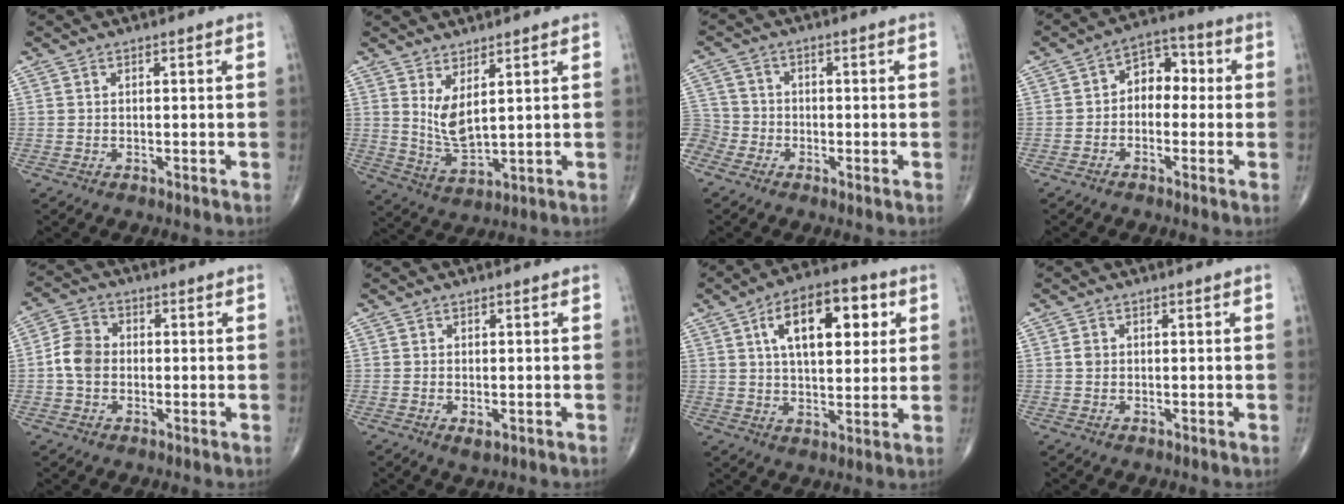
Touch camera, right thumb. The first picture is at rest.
{"total": 6.5, "force": [2.7, 2.3, 5.4], "torque": [-0.105, -0.036, 0.064]}
{"total": 7.7, "force": [-3.6, 6.5, 2.0], "torque": [-0.054, 0.020, -0.075]}
{"total": 7.1, "force": [-0.1, 5.1, 4.9], "torque": [-0.037, 0.031, -0.018]}
{"total": 6.2, "force": [-0.6, 5.0, 3.7], "torque": [-0.063, 0.018, -0.022]}
{"total": 1.6, "force": [-0.5, 0.7, 1.3], "torque": [-0.021, -0.003, -0.006]}
{"total": 15.8, "force": [5.2, 7.9, 12.7], "torque": [-0.168, 0.003, 0.080]}
{"total": 1.4, "force": [0.1, 1.2, 0.7], "torque": [-0.008, 0.002, 0.002]}